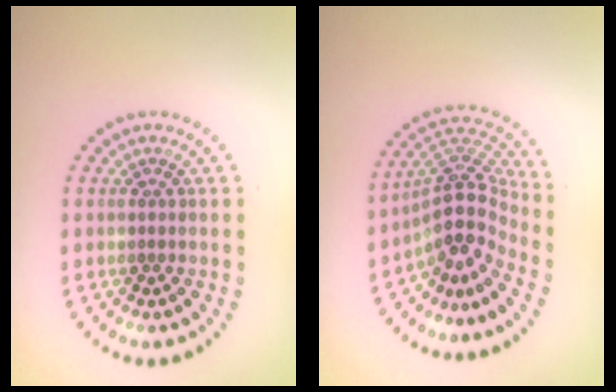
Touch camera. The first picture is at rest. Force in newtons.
{"total": 4.8, "press": 3.5, "slide": 3.3}